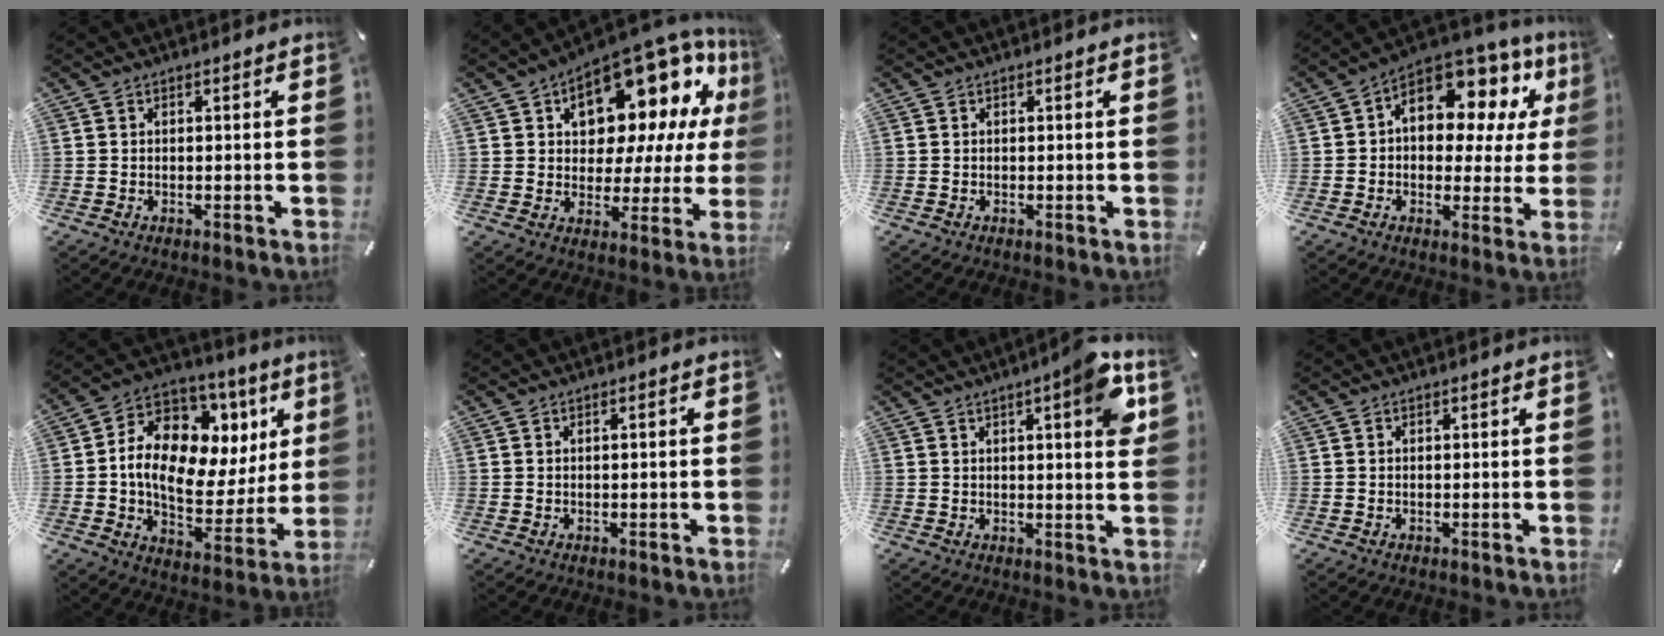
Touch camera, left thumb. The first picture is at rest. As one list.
[{"total": 17.3, "force": [10.9, 10.0, 9.0], "torque": [-0.131, -0.094, 0.187]}, {"total": 0.0}, {"total": 12.8, "force": [5.4, 8.4, 8.1], "torque": [-0.113, -0.045, 0.093]}, {"total": 15.0, "force": [3.2, 10.7, 10.0], "torque": [-0.152, -0.036, 0.053]}, {"total": 0.8, "force": [-0.1, 0.1, 0.8], "torque": [-0.013, -0.001, -0.002]}, {"total": 8.5, "force": [3.6, 1.6, 7.6], "torque": [-0.099, -0.017, 0.051]}, {"total": 0.0}]